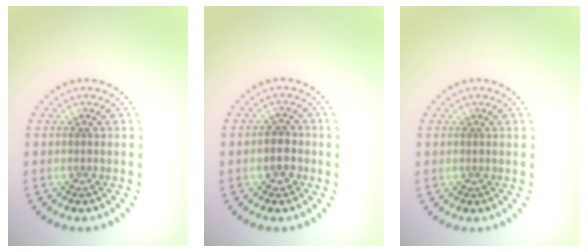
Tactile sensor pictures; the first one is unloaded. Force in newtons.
{"total": 2.0, "press": 2.0, "slide": 0.6}
{"total": 0.0}